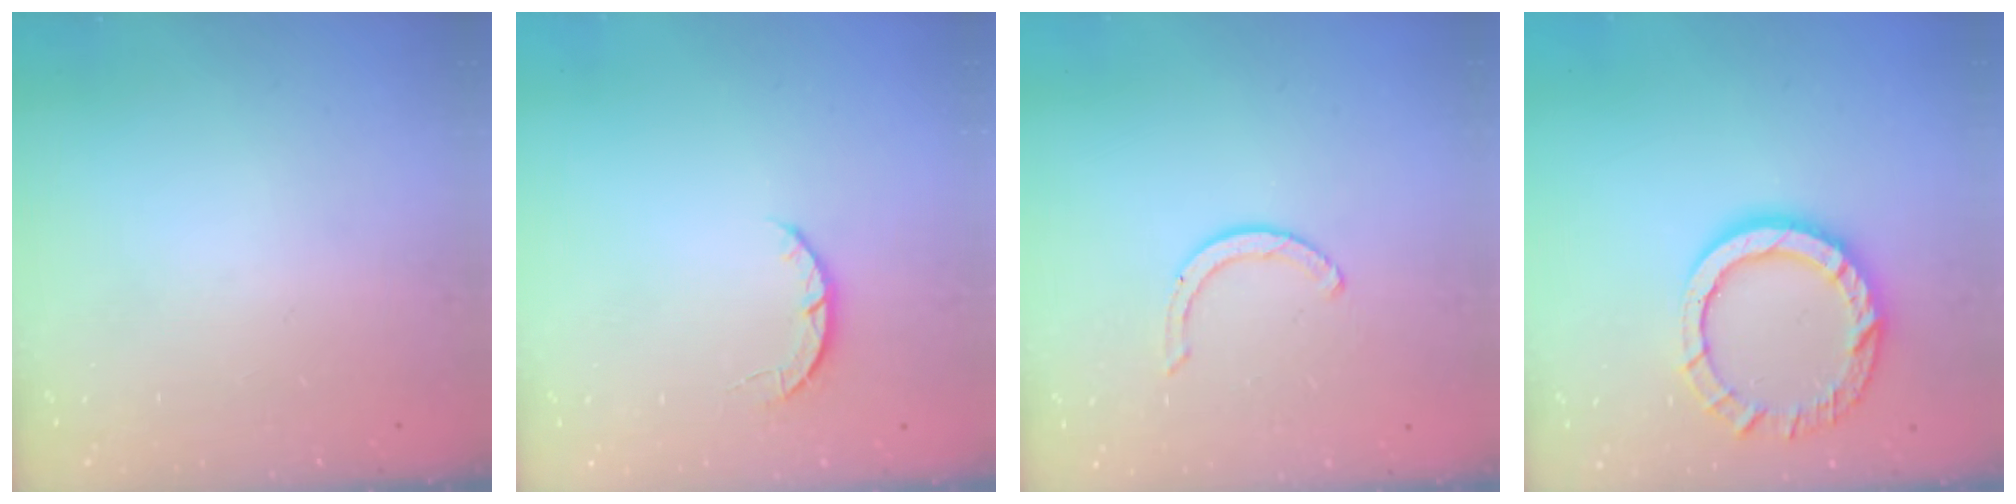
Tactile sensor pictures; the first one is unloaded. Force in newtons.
{"total": 3.4, "press": 3.4, "slide": 0.6}
{"total": 3.1, "press": 3.0, "slide": 0.3}
{"total": 12.9, "press": 12.8, "slide": 1.4}